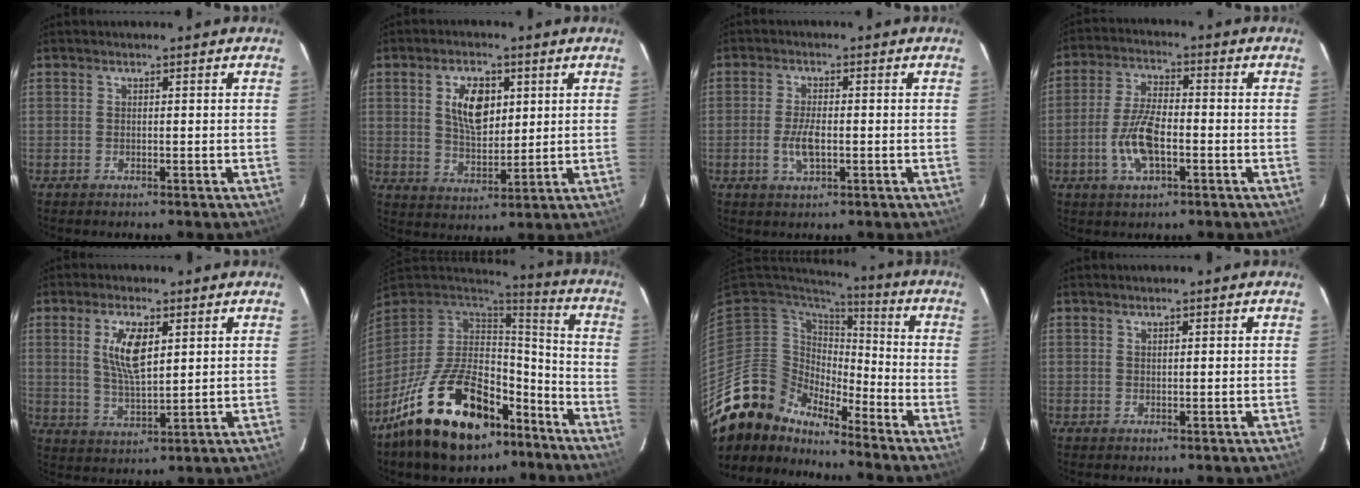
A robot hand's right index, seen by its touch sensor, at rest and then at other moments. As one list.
[{"total": 8.9, "force": [2.8, 4.8, 6.9], "torque": [-0.124, 0.008, 0.056]}, {"total": 4.7, "force": [-1.1, 1.8, 4.2], "torque": [-0.087, -0.003, -0.020]}, {"total": 9.1, "force": [-2.8, 3.7, 7.9], "torque": [-0.165, 0.002, -0.053]}, {"total": 8.1, "force": [2.7, 3.2, 6.9], "torque": [-0.130, 0.000, 0.057]}, {"total": 24.7, "force": [-15.0, 12.6, 15.1], "torque": [-0.297, 0.004, -0.226]}, {"total": 11.7, "force": [-10.5, 5.1, 0.5], "torque": [-0.019, 0.030, -0.207]}, {"total": 0.9, "force": [0.5, 0.3, 0.7], "torque": [-0.012, 0.003, 0.010]}]